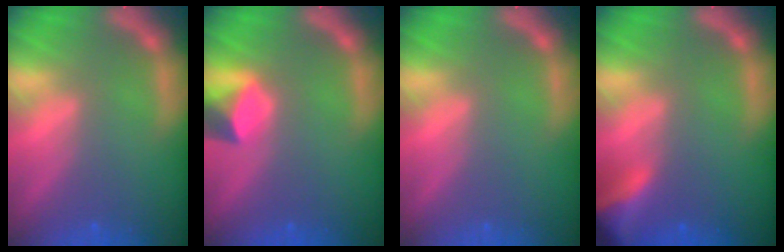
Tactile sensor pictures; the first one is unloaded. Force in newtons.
{"total": 3.0}
{"total": 0.0}
{"total": 5.9}